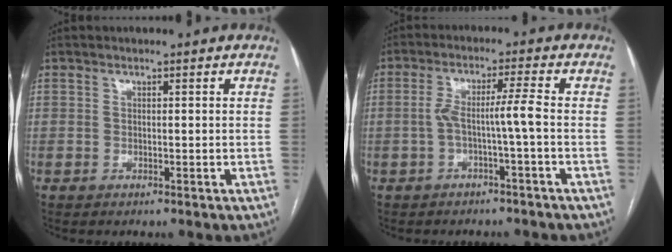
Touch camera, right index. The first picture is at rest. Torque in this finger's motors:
{"motor_torque": [0.62, -0.04, 0.15, 0.10]}